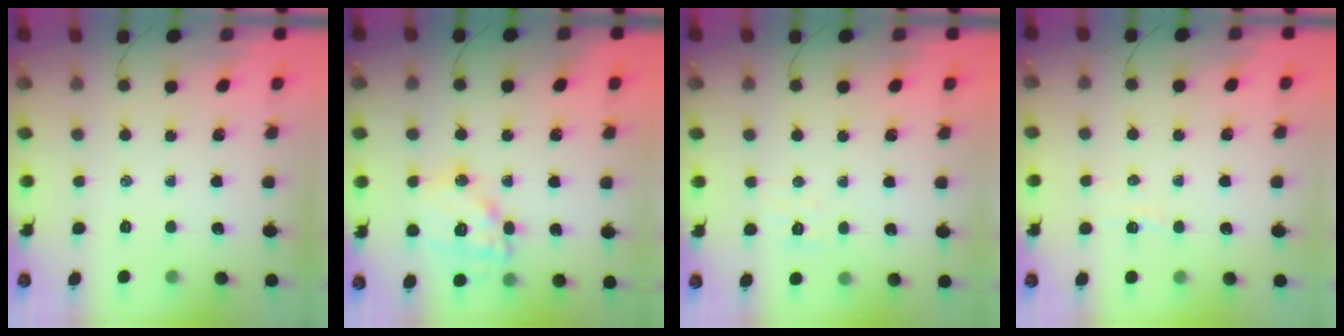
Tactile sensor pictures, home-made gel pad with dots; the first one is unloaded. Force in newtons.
{"total": 14.7, "press": 14.6, "slide": 1.8}
{"total": 4.4, "press": 4.3, "slide": 0.8}
{"total": 2.8, "press": 2.7, "slide": 0.7}